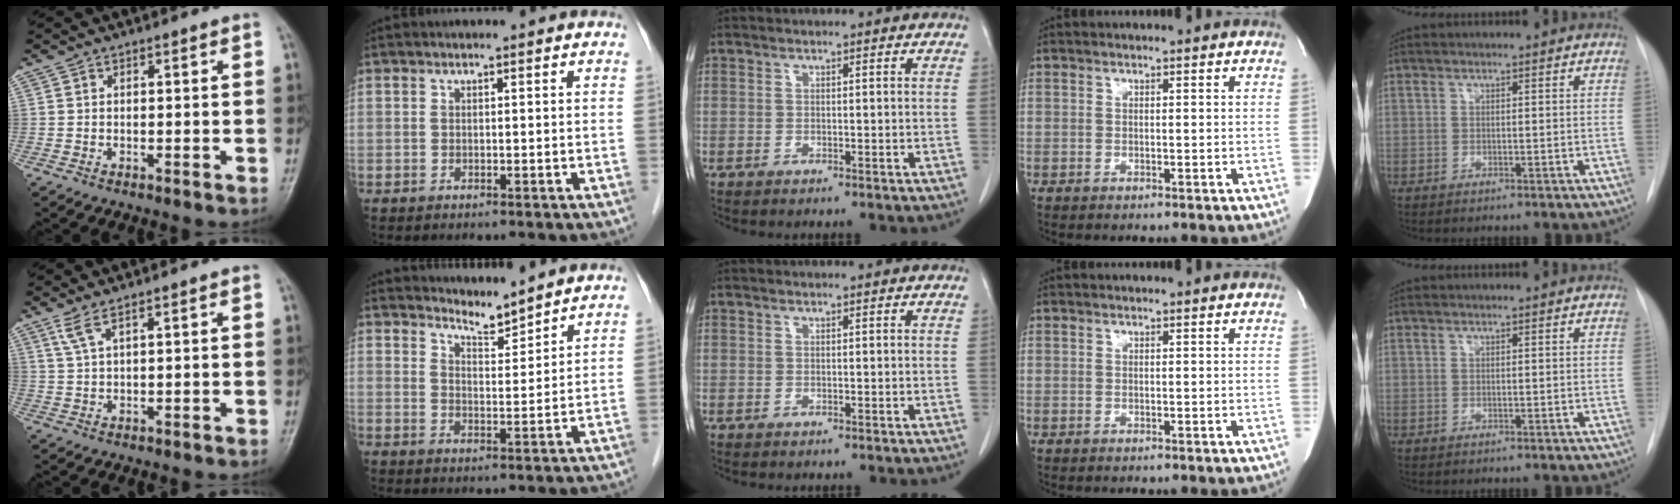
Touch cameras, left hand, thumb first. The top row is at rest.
{"thumb": {"total": 2.7, "force": [1.7, 0.3, 2.0], "torque": [-0.052, -0.001, 0.046]}, "index": {"total": 4.1, "force": [4.1, -0.2, 0.0], "torque": [-0.006, -0.009, 0.072]}}